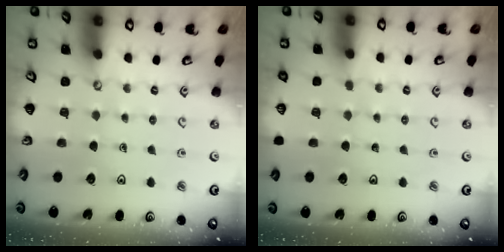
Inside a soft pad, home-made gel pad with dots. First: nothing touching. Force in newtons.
{"total": 0.0}